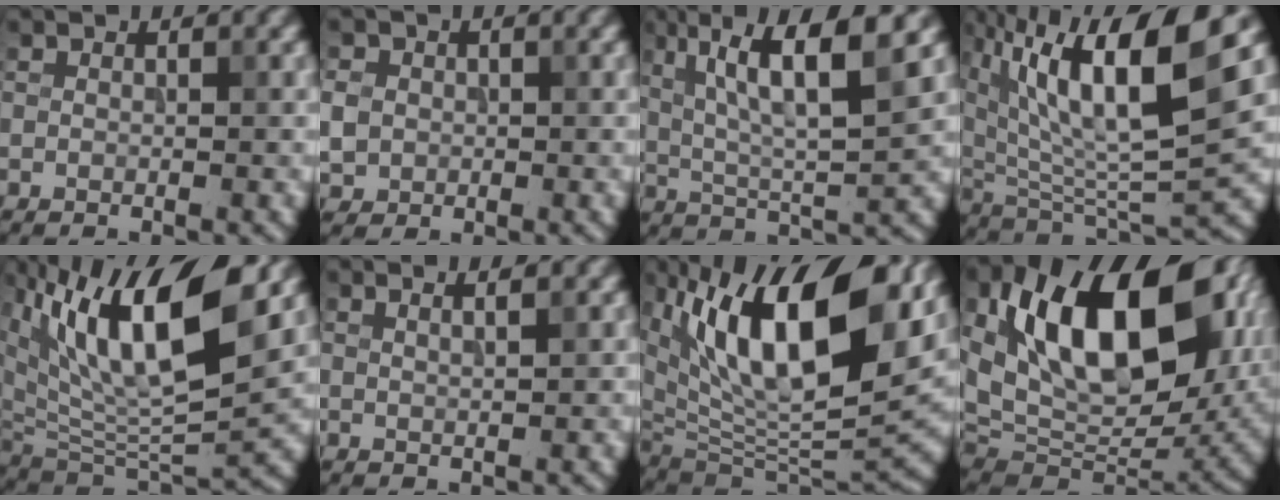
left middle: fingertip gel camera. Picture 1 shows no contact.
{"total": 3.0, "force": [-0.1, 2.8, 1.2], "torque": [-0.031, 0.000, -0.001]}
{"total": 9.7, "force": [3.8, 2.2, 8.6], "torque": [-0.149, 0.009, 0.068]}
{"total": 13.4, "force": [5.7, 4.1, 11.5], "torque": [-0.199, 0.010, 0.102]}
{"total": 12.9, "force": [6.0, 5.4, 10.1], "torque": [-0.171, 0.001, 0.112]}
{"total": 2.5, "force": [1.5, 1.0, 1.6], "torque": [0.003, 0.009, -0.008]}
{"total": 15.5, "force": [6.1, 7.4, 12.2], "torque": [-0.188, 0.002, 0.107]}
{"total": 16.9, "force": [4.3, 10.0, 12.9], "torque": [-0.216, 0.008, 0.078]}